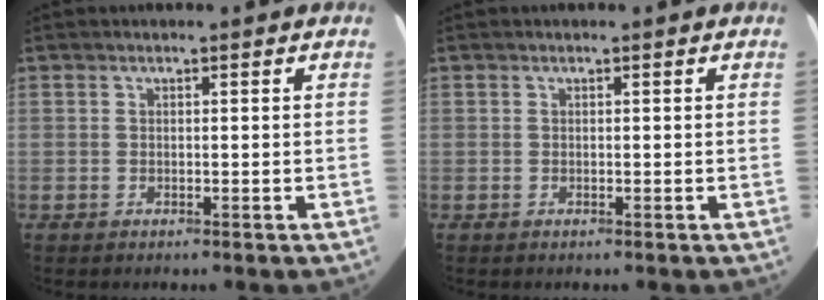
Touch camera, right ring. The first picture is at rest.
{"total": 0.0}